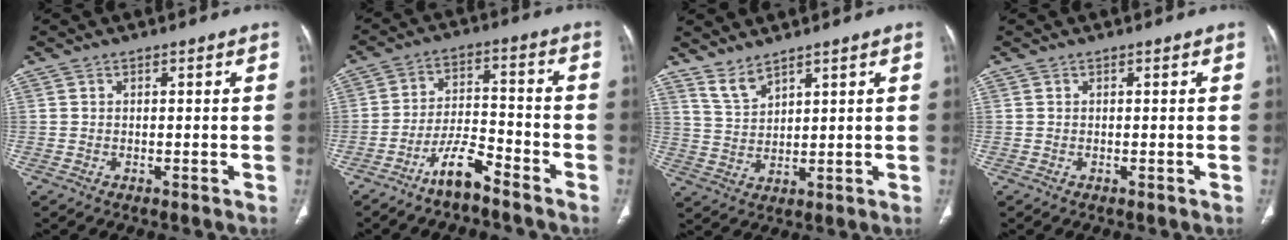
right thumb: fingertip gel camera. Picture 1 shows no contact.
{"total": 7.4, "force": [-5.7, 2.1, 4.2], "torque": [-0.073, 0.051, -0.110]}
{"total": 4.5, "force": [3.9, 1.1, 1.9], "torque": [-0.036, -0.026, 0.091]}
{"total": 0.0}